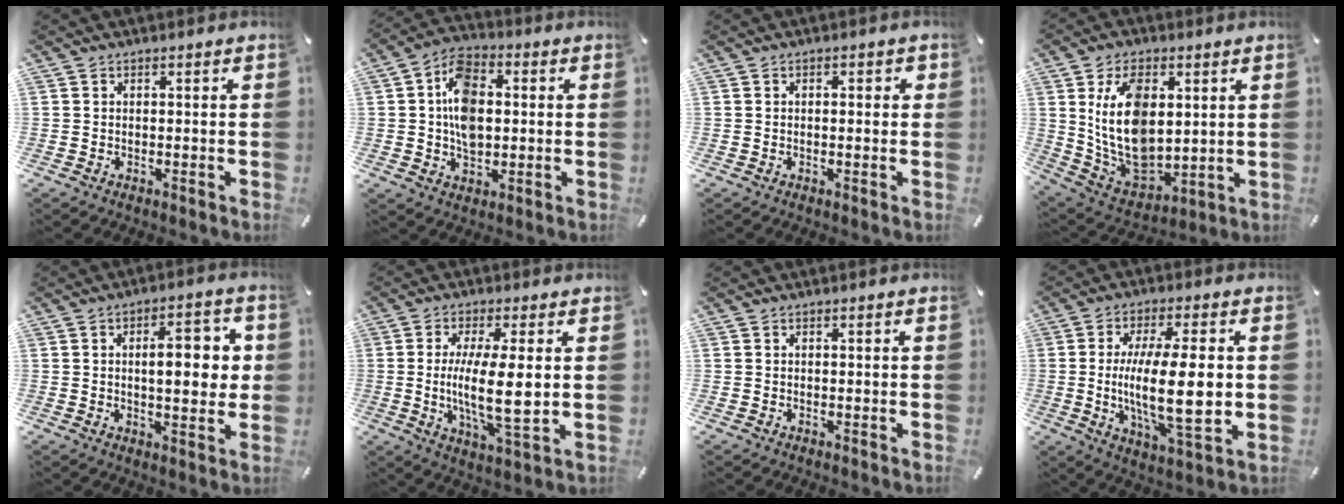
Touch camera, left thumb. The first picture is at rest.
{"total": 11.0, "force": [0.5, 7.8, 7.8], "torque": [-0.141, 0.007, 0.009]}
{"total": 1.4, "force": [-0.1, 0.7, 1.3], "torque": [-0.023, 0.004, -0.004]}
{"total": 16.8, "force": [3.4, 10.8, 12.5], "torque": [-0.251, -0.017, 0.061]}
{"total": 10.5, "force": [1.5, 4.6, 9.3], "torque": [-0.128, -0.003, 0.015]}
{"total": 12.4, "force": [0.4, 2.8, 12.1], "torque": [-0.223, -0.019, 0.001]}
{"total": 0.0}
{"total": 17.3, "force": [0.3, 5.0, 16.5], "torque": [-0.307, -0.022, -0.008]}